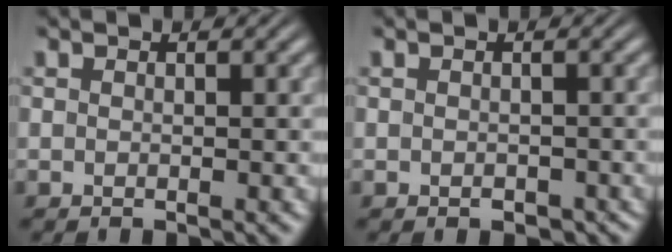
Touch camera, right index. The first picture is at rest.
{"total": 1.4, "force": [-1.2, 0.7, 0.4], "torque": [-0.007, -0.010, -0.012]}